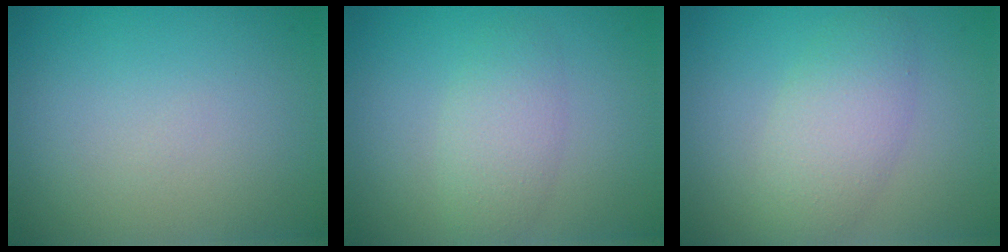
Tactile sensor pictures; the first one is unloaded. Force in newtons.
{"total": 2.8, "press": 2.8, "slide": 0.1}
{"total": 3.9, "press": 3.9, "slide": 0.2}